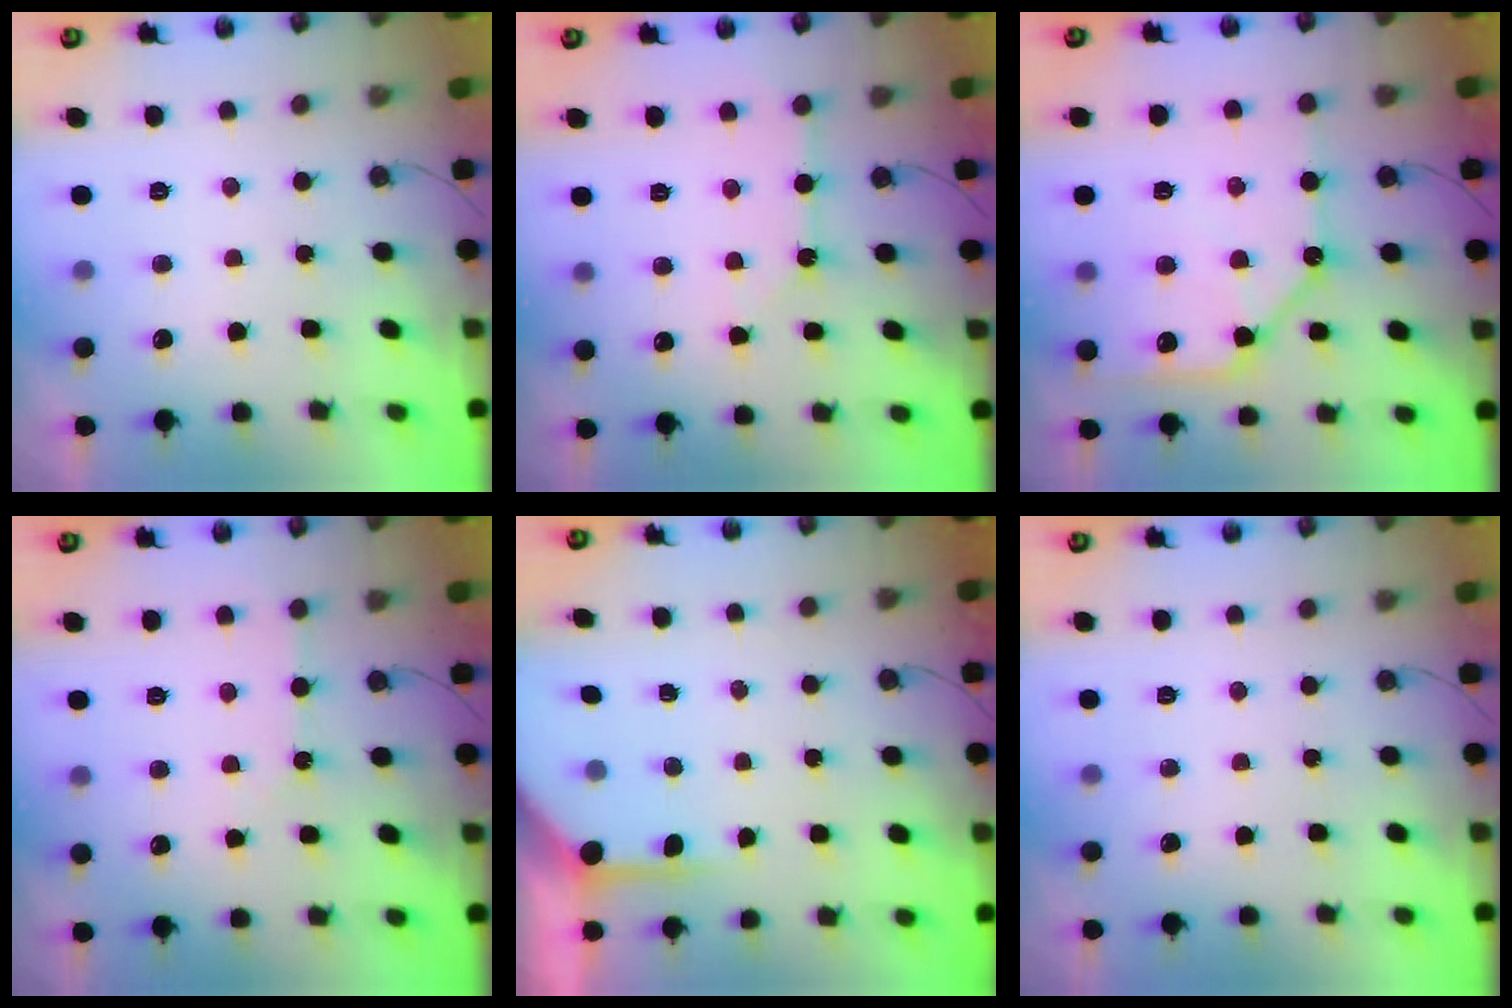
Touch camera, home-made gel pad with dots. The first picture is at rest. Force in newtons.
{"total": 3.6, "press": 3.6, "slide": 0.3}
{"total": 13.9, "press": 13.8, "slide": 1.5}
{"total": 3.2, "press": 3.2, "slide": 0.5}
{"total": 5.1, "press": 5.1, "slide": 0.4}
{"total": 0.0}